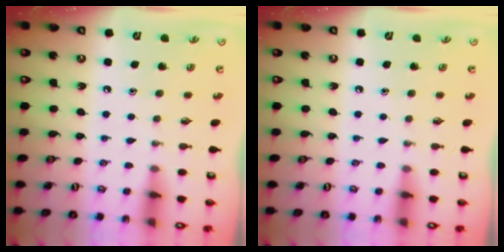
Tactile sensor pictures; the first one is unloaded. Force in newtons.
{"total": 0.0}